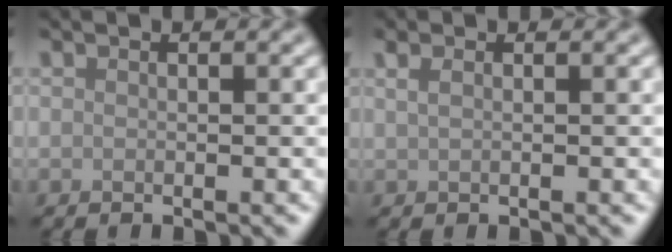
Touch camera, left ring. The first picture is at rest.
{"total": 1.1, "force": [0.6, 0.5, 0.8], "torque": [-0.018, -0.001, 0.012]}